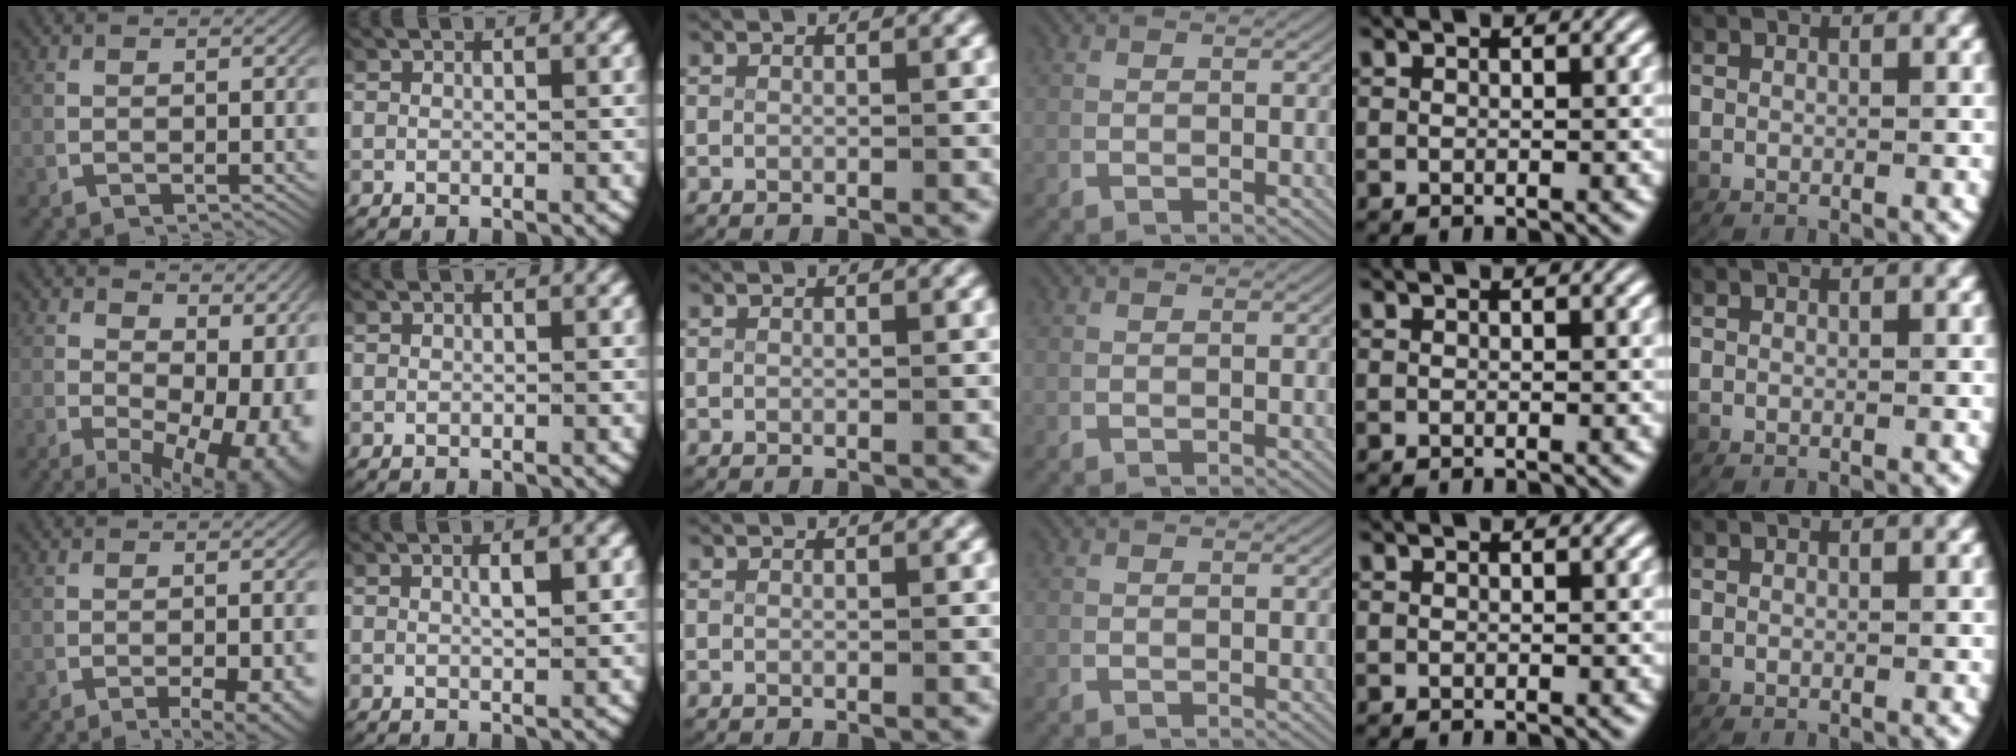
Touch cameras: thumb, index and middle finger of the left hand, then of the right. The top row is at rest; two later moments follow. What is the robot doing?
{"motion": "lift_and_place", "object": "map"}